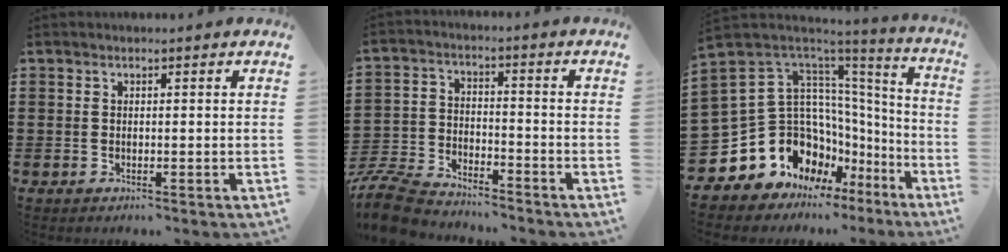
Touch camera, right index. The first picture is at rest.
{"total": 7.6, "force": [-7.3, 1.4, 1.5], "torque": [-0.056, 0.009, -0.151]}
{"total": 13.4, "force": [-3.9, 11.3, 6.1], "torque": [-0.187, -0.019, -0.055]}